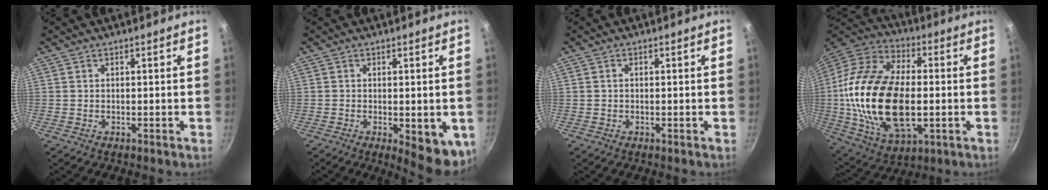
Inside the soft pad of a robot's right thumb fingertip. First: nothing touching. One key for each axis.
{"total": 9.4, "fx": -2.4, "fy": 3.5, "fz": 8.4, "tx": -0.084, "ty": -0.002, "tz": -0.022}
{"total": 0.7, "fx": 0.0, "fy": 0.5, "fz": 0.4, "tx": -0.008, "ty": 0.006, "tz": 0.000}
{"total": 28.0, "fx": -1.6, "fy": 15.7, "fz": 23.1, "tx": -0.449, "ty": 0.015, "tz": -0.029}